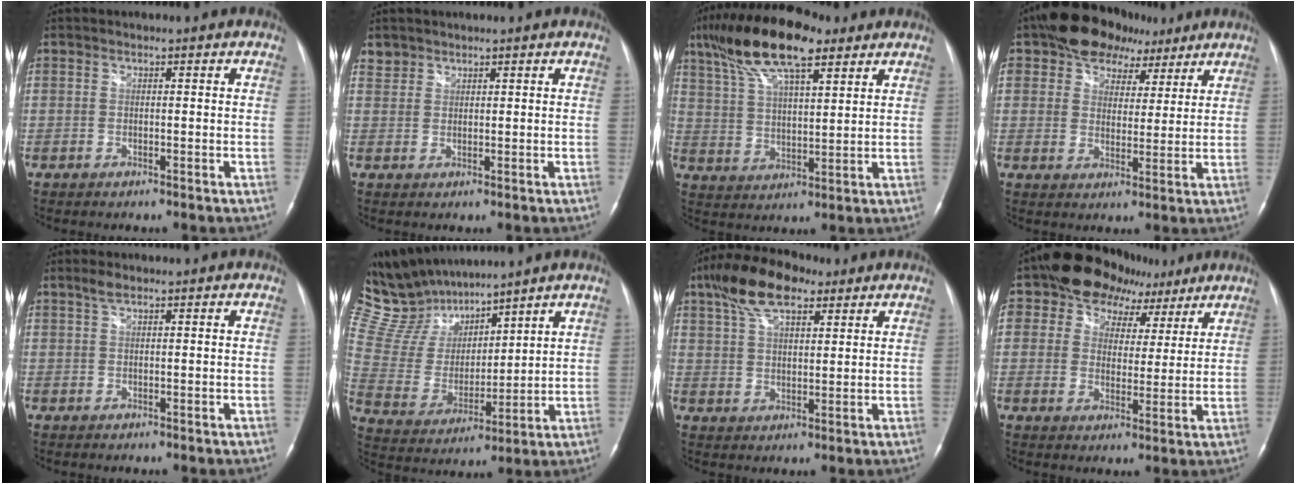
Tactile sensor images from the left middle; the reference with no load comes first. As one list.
[{"total": 1.9, "force": [1.5, 1.2, -0.3], "torque": [0.011, 0.008, 0.025]}, {"total": 15.6, "force": [10.1, 4.4, 11.1], "torque": [-0.216, 0.032, 0.187]}, {"total": 10.1, "force": [6.5, 6.5, 4.1], "torque": [-0.056, 0.032, 0.101]}, {"total": 1.5, "force": [1.1, 0.4, 1.0], "torque": [-0.024, 0.008, 0.022]}, {"total": 13.0, "force": [12.4, 2.4, 2.9], "torque": [-0.083, 0.008, 0.263]}, {"total": 11.2, "force": [6.9, 4.5, 7.5], "torque": [-0.151, 0.030, 0.127]}, {"total": 11.4, "force": [6.8, 7.8, 4.8], "torque": [-0.059, 0.038, 0.103]}]